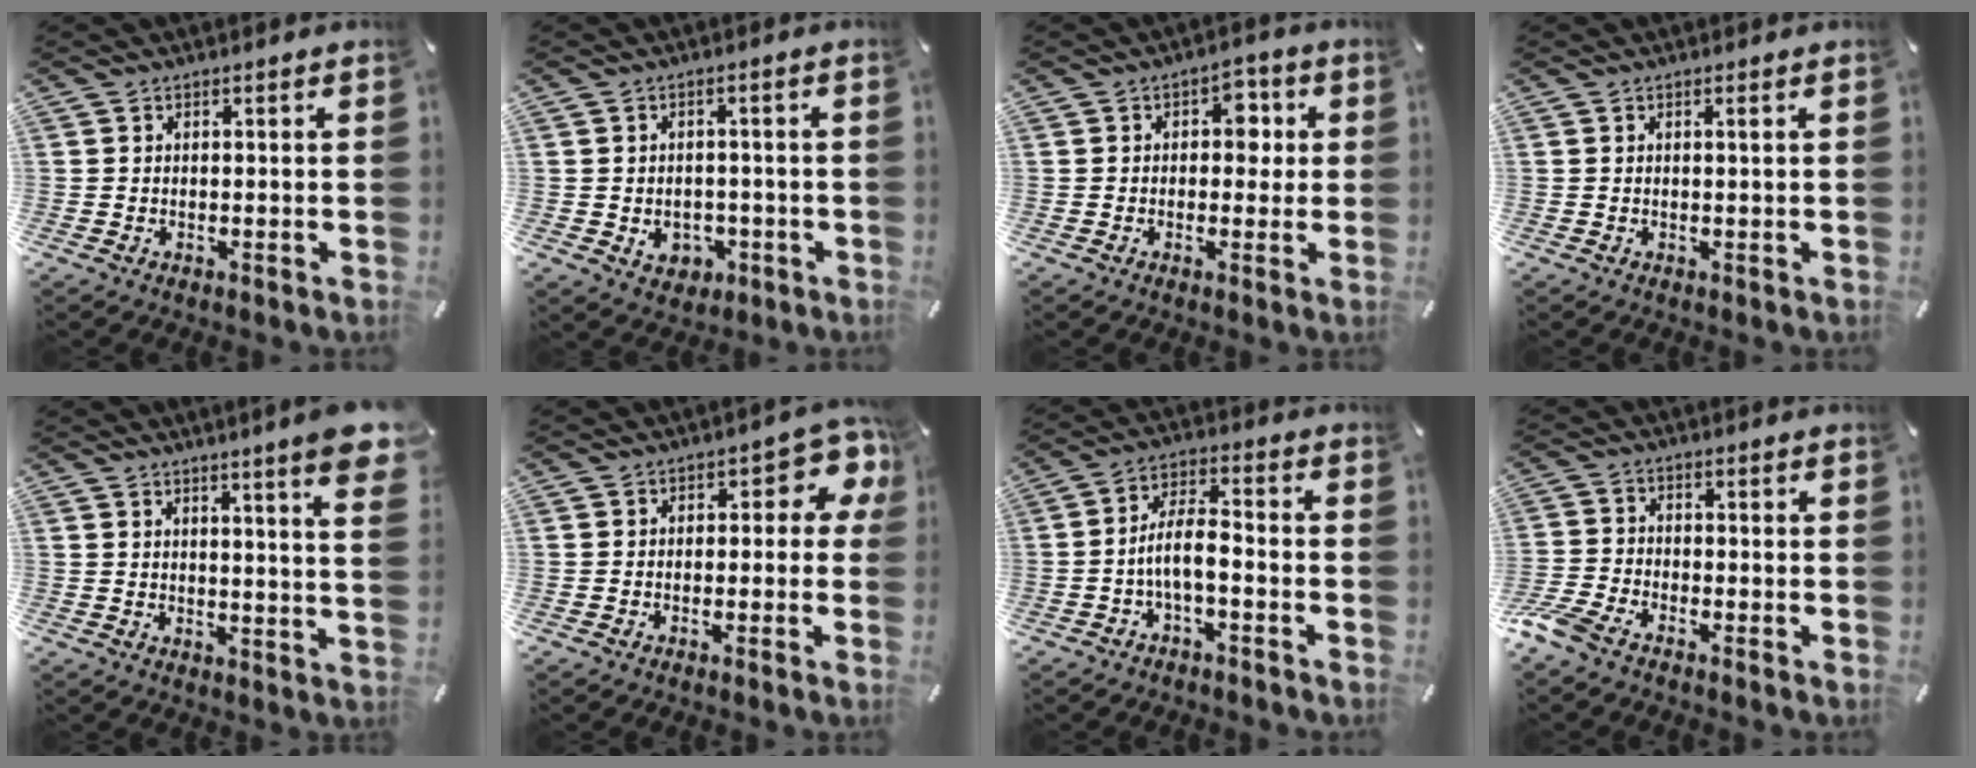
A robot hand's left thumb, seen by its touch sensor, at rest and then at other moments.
{"total": 4.7, "force": [-1.0, 4.1, 2.1], "torque": [-0.028, 0.000, -0.020]}
{"total": 5.1, "force": [0.4, 3.6, 3.6], "torque": [-0.026, -0.007, -0.007]}
{"total": 0.7, "force": [0.2, 0.0, 0.6], "torque": [-0.010, -0.001, 0.003]}
{"total": 8.4, "force": [5.1, 0.1, 6.7], "torque": [-0.105, -0.033, 0.082]}
{"total": 6.7, "force": [1.6, 3.7, 5.3], "torque": [-0.065, -0.007, 0.021]}
{"total": 7.8, "force": [-3.0, 3.0, 6.5], "torque": [-0.121, 0.014, -0.053]}
{"total": 4.9, "force": [-4.0, 1.8, 2.3], "torque": [-0.076, 0.002, -0.084]}